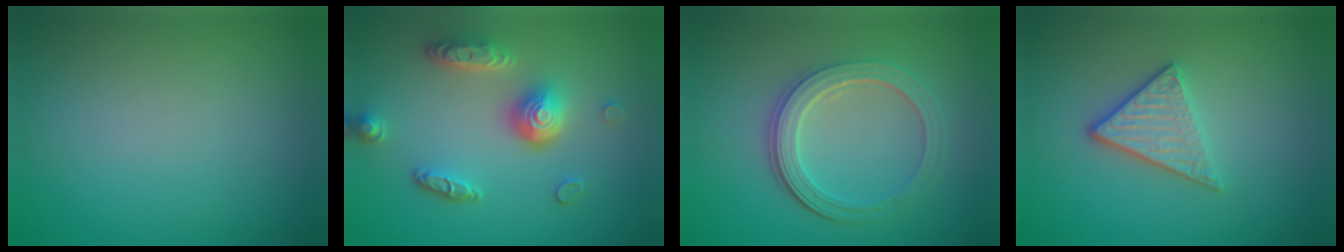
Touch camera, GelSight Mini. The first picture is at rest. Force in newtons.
{"total": 5.2, "press": 3.8, "slide": 3.5}
{"total": 4.7, "press": 3.6, "slide": 2.9}
{"total": 3.4, "press": 2.8, "slide": 1.9}